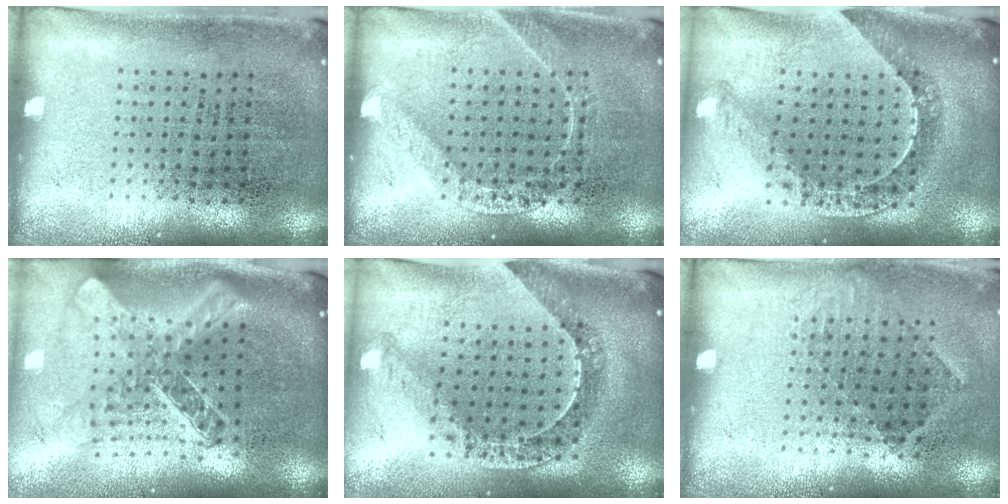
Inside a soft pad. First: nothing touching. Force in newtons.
{"total": 1.8, "press": 1.8, "slide": 0.3}
{"total": 1.0, "press": 1.0, "slide": 0.3}
{"total": 2.6, "press": 2.0, "slide": 1.6}
{"total": 1.1, "press": 1.1, "slide": 0.2}
{"total": 0.8, "press": 0.7, "slide": 0.4}